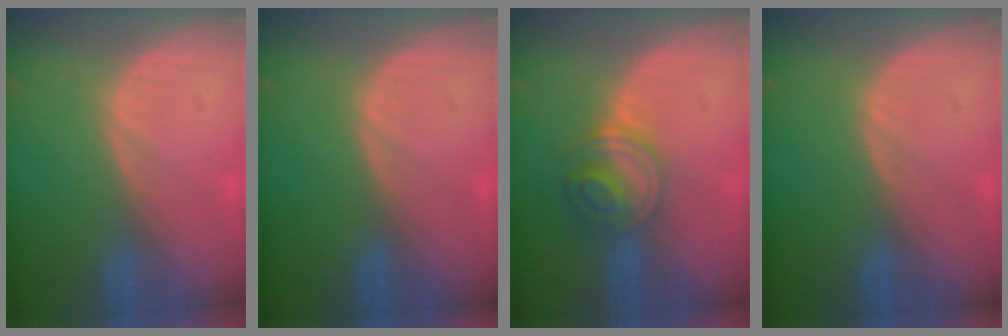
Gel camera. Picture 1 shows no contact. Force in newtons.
{"total": 0.0}
{"total": 6.2, "press": 5.4, "slide": 3.0}
{"total": 0.0}